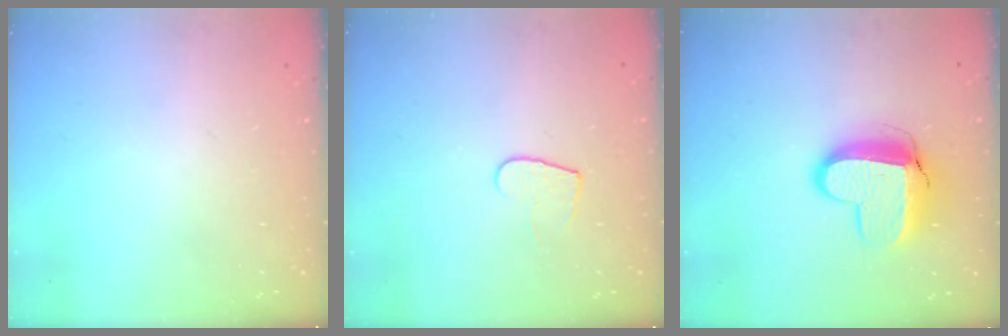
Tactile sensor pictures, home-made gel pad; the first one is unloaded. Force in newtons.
{"total": 6.0, "press": 6.0, "slide": 0.5}
{"total": 11.8, "press": 11.8, "slide": 1.2}